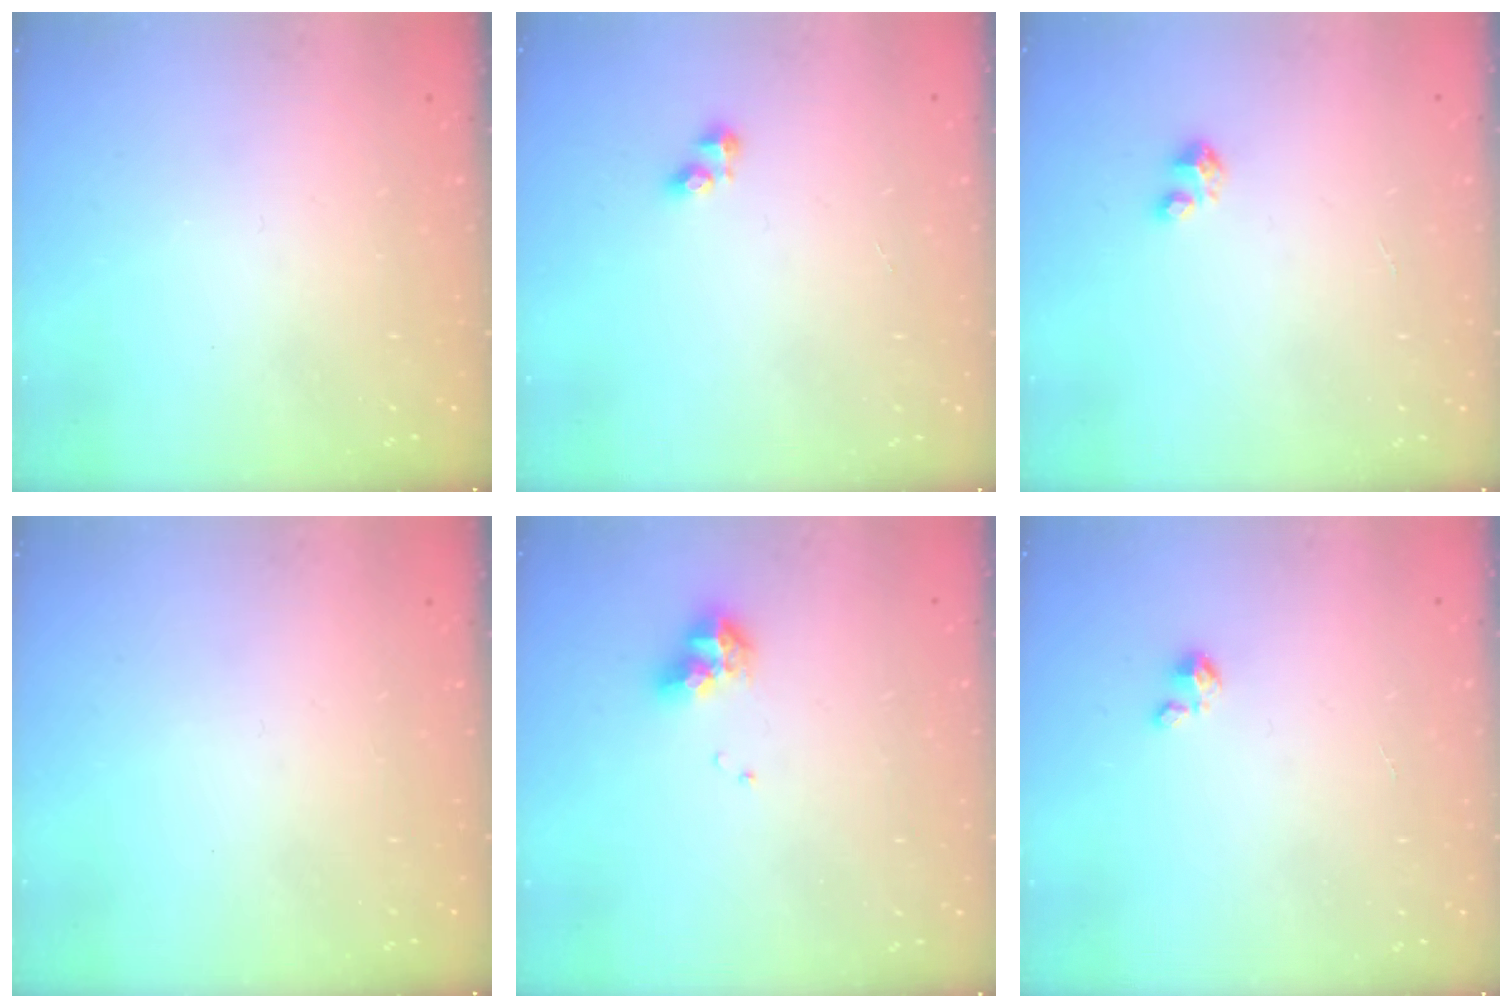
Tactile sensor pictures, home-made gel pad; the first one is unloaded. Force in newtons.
{"total": 3.5, "press": 3.5, "slide": 0.5}
{"total": 1.7, "press": 1.7, "slide": 0.1}
{"total": 0.0}
{"total": 9.0, "press": 8.9, "slide": 1.0}
{"total": 1.3, "press": 1.3, "slide": 0.1}